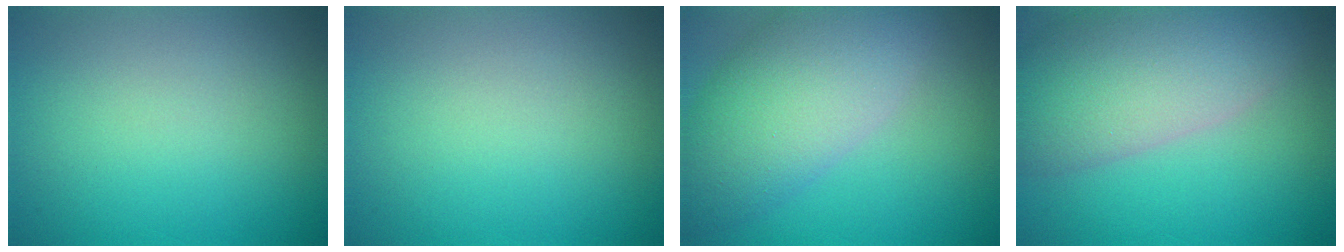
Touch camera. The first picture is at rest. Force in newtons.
{"total": 0.0}
{"total": 8.2, "press": 8.2, "slide": 0.4}
{"total": 9.7, "press": 9.6, "slide": 0.9}